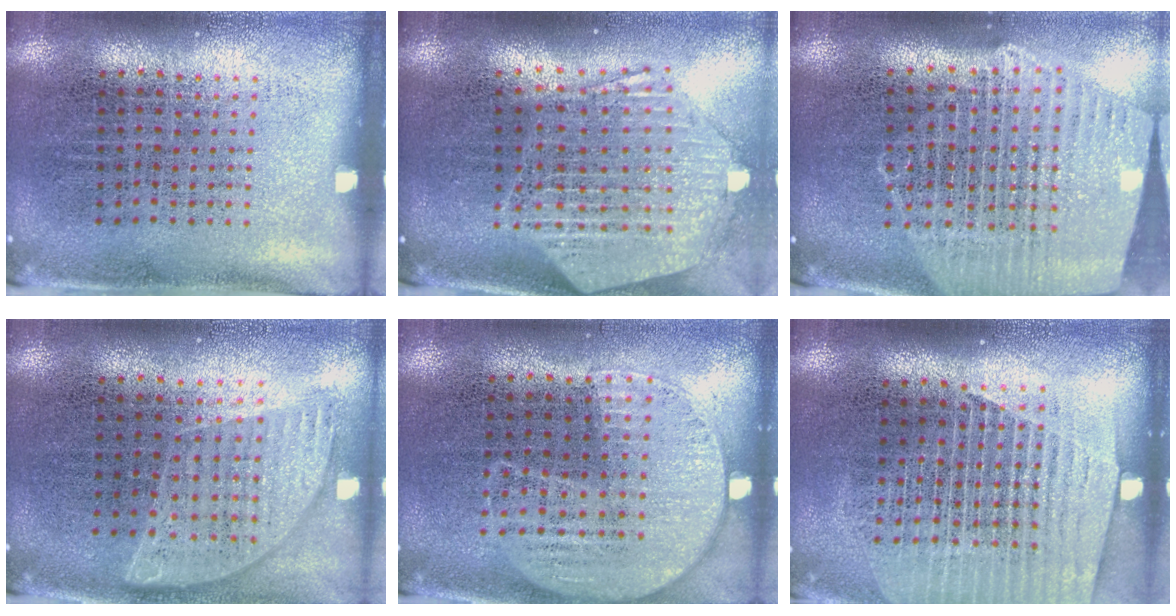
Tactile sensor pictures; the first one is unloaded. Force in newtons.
{"total": 2.7, "press": 2.2, "slide": 1.6}
{"total": 2.1, "press": 1.9, "slide": 1.0}
{"total": 0.8, "press": 0.8, "slide": 0.3}
{"total": 1.2, "press": 1.0, "slide": 0.7}
{"total": 1.4, "press": 1.3, "slide": 0.5}